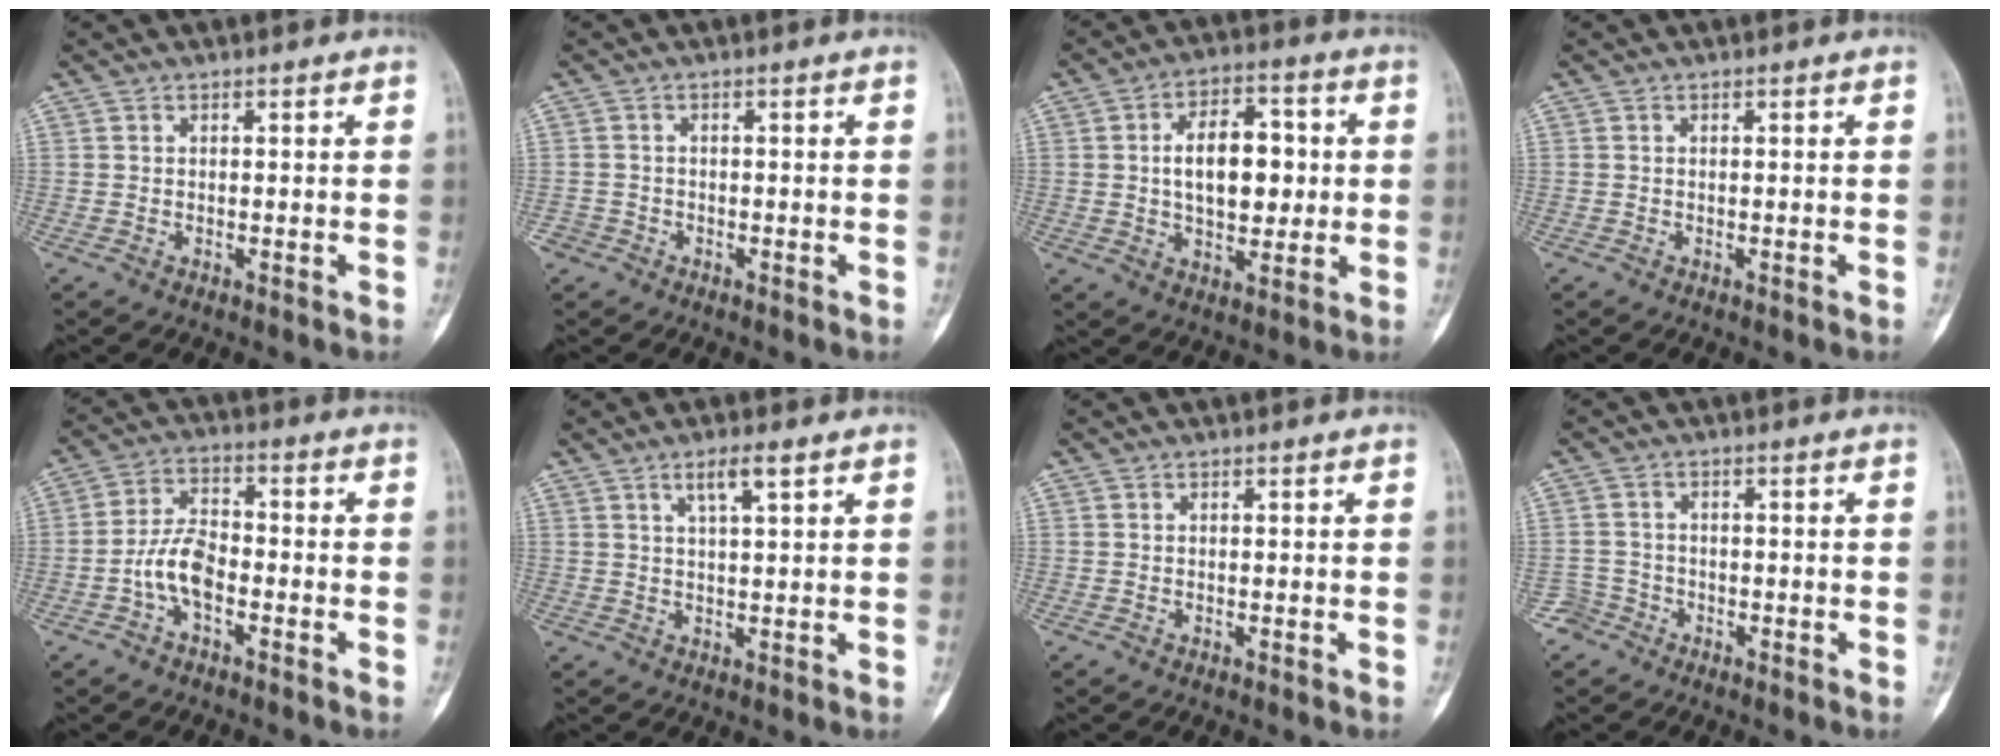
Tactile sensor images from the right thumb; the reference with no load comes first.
{"total": 1.8, "force": [-1.1, 1.4, -0.2], "torque": [0.011, 0.008, -0.026]}
{"total": 12.6, "force": [1.0, 7.4, 10.2], "torque": [-0.126, 0.011, 0.016]}
{"total": 0.0}
{"total": 7.3, "force": [-2.5, 3.7, 5.7], "torque": [-0.107, 0.028, -0.055]}
{"total": 3.9, "force": [2.2, 0.6, 3.2], "torque": [-0.058, -0.006, 0.043]}
{"total": 0.0}
{"total": 2.8, "force": [-1.8, 2.1, -0.5], "torque": [0.021, 0.013, -0.038]}